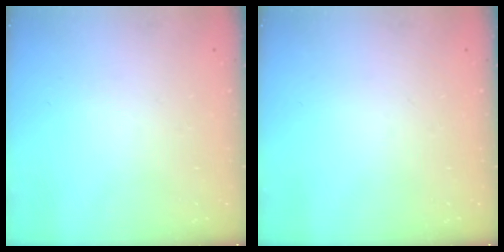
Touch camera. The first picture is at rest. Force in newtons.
{"total": 0.0}